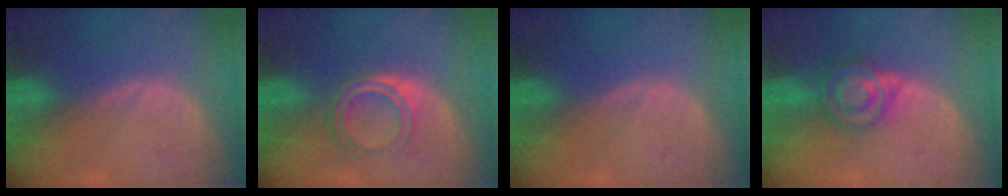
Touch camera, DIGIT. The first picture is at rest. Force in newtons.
{"total": 4.2, "press": 4.1, "slide": 1.0}
{"total": 0.0}
{"total": 6.7, "press": 5.7, "slide": 3.4}